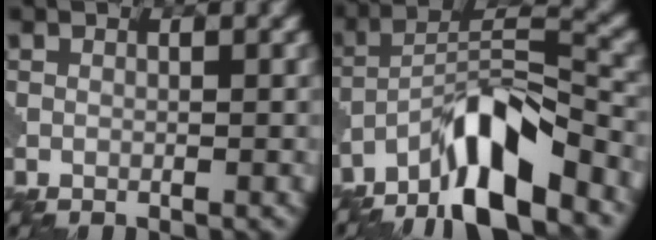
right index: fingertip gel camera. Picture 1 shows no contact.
{"total": 9.7, "force": [-6.8, 2.4, 6.4], "torque": [-0.105, 0.013, -0.133]}